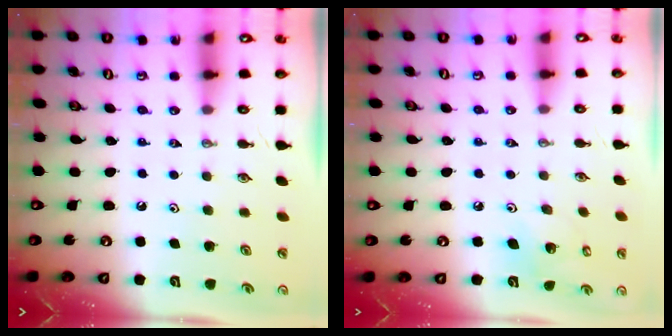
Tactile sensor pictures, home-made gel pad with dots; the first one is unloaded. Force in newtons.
{"total": 7.1, "press": 6.6, "slide": 2.5}